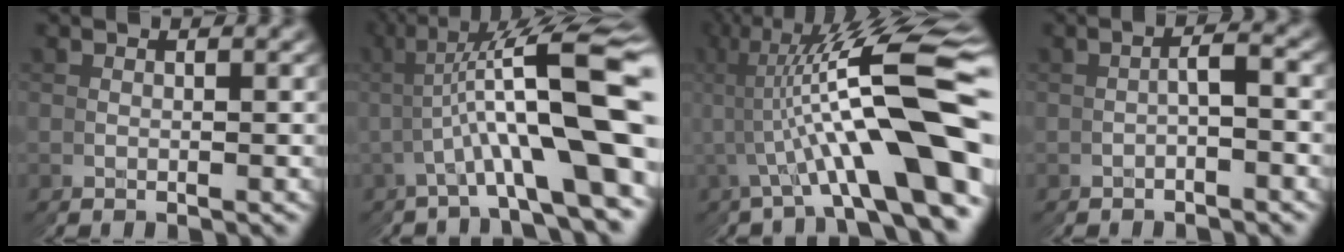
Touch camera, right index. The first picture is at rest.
{"total": 10.4, "force": [2.2, 3.6, 9.5], "torque": [-0.133, 0.014, 0.025]}
{"total": 10.3, "force": [1.3, 3.5, 9.6], "torque": [-0.149, 0.013, 0.013]}
{"total": 0.9, "force": [-0.6, 0.6, 0.3], "torque": [0.001, -0.001, -0.009]}